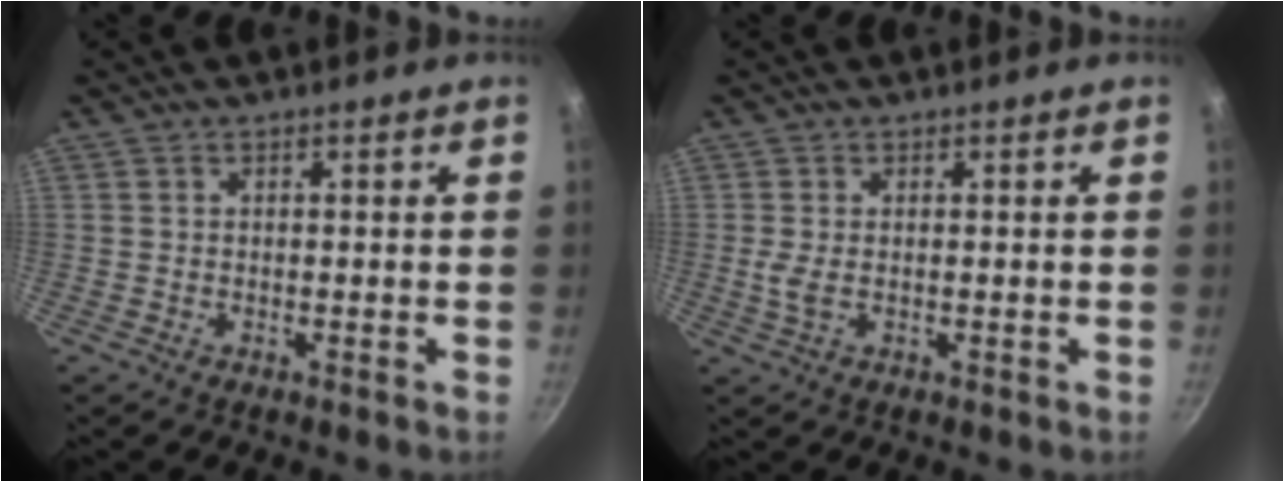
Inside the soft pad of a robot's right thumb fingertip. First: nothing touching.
{"total": 2.7, "force": [0.1, 1.3, 2.4], "torque": [-0.053, -0.003, 0.005]}